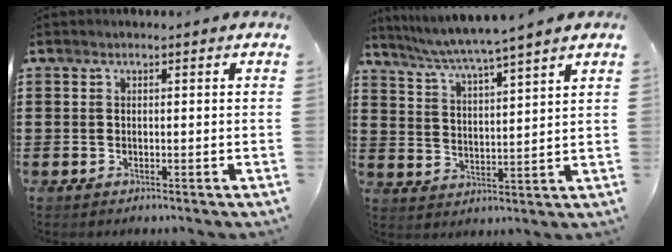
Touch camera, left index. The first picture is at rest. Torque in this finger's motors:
{"motor_torque": [2.14, 0.00, -0.16, -0.12]}